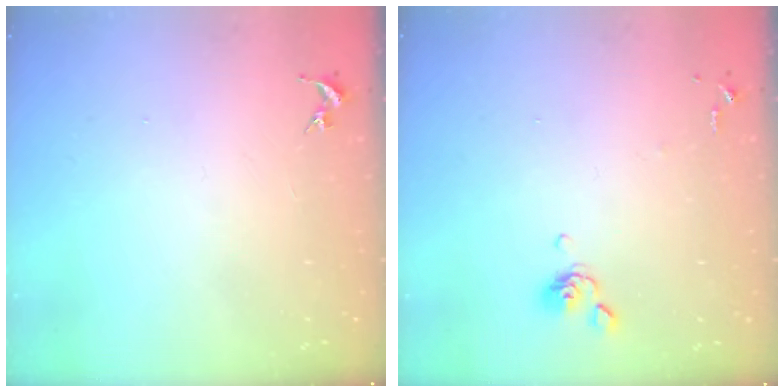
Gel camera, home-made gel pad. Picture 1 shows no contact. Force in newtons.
{"total": 6.4, "press": 6.2, "slide": 1.5}